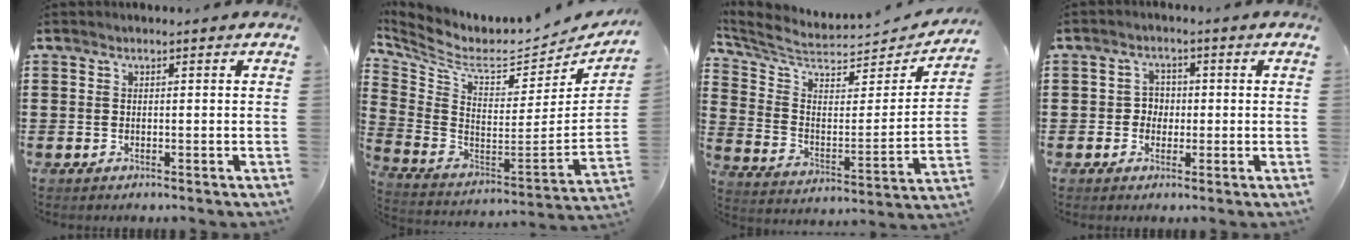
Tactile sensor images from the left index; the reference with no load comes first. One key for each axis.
{"total": 6.3, "fx": 5.0, "fy": 2.0, "fz": 3.2, "tx": -0.086, "ty": -0.056, "tz": 0.080}
{"total": 5.8, "fx": 4.9, "fy": 1.7, "fz": 2.4, "tx": -0.076, "ty": -0.048, "tz": 0.083}
{"total": 2.5, "fx": -0.5, "fy": 2.3, "fz": 1.0, "tx": -0.029, "ty": 0.008, "tz": -0.014}